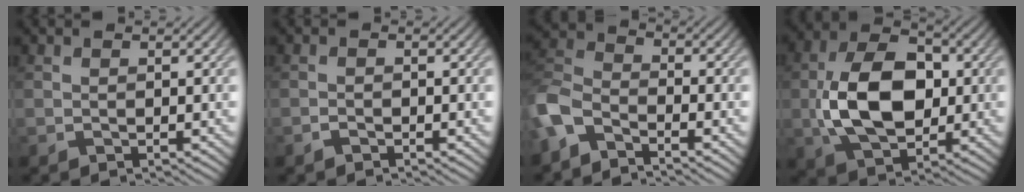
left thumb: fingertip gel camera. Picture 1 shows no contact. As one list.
[{"total": 1.0, "force": [-0.8, 0.3, 0.4], "torque": [-0.008, 0.001, -0.017]}, {"total": 7.3, "force": [-4.9, 3.2, 4.3], "torque": [-0.109, -0.004, -0.118]}, {"total": 11.9, "force": [-0.4, 7.7, 9.1], "torque": [-0.191, 0.003, -0.012]}]